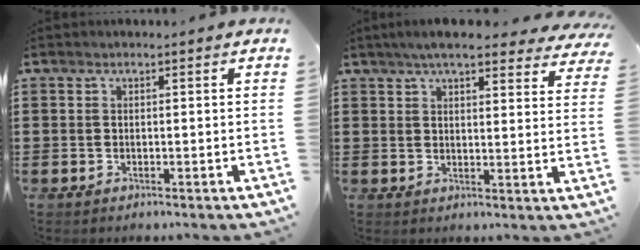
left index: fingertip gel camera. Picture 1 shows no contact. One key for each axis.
{"total": 6.3, "fx": 5.5, "fy": 0.8, "fz": 2.9, "tx": -0.063, "ty": -0.011, "tz": 0.099}